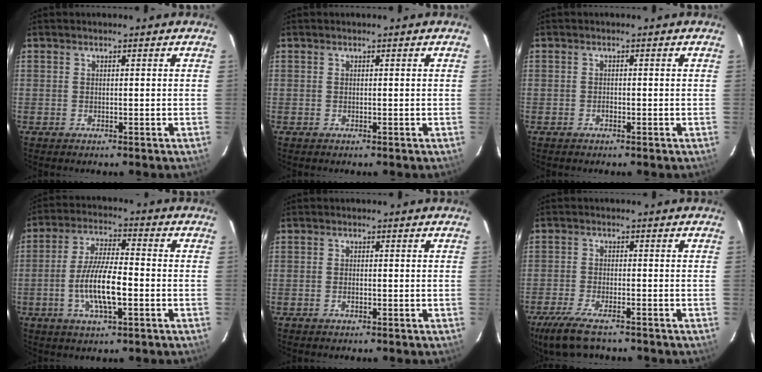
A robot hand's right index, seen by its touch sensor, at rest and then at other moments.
{"total": 0.0}
{"total": 0.7, "force": [-0.5, 0.4, 0.2], "torque": [-0.003, 0.001, -0.009]}
{"total": 10.4, "force": [-2.9, 2.6, 9.6], "torque": [-0.190, -0.003, -0.053]}
{"total": 1.1, "force": [-0.5, 0.5, 0.8], "torque": [-0.017, 0.001, -0.009]}
{"total": 9.6, "force": [-7.4, 2.7, 5.5], "torque": [-0.138, -0.030, -0.137]}